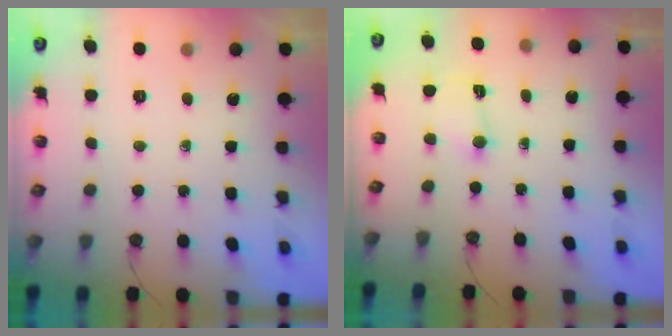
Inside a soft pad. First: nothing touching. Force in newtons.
{"total": 1.5, "press": 1.4, "slide": 0.6}